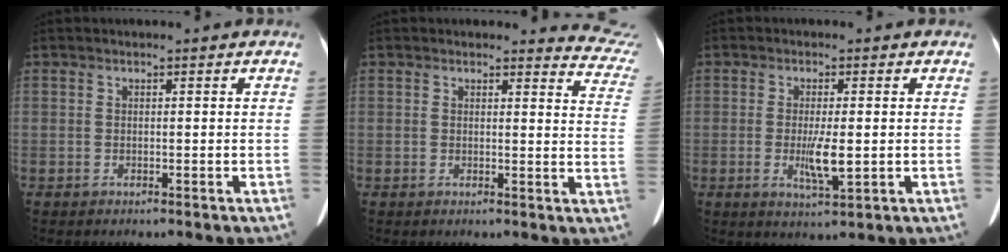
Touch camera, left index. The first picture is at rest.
{"total": 7.9, "force": [7.8, 1.2, -0.5], "torque": [0.037, -0.078, 0.039]}
{"total": 4.7, "force": [-0.7, 0.8, 4.5], "torque": [-0.092, -0.011, -0.009]}